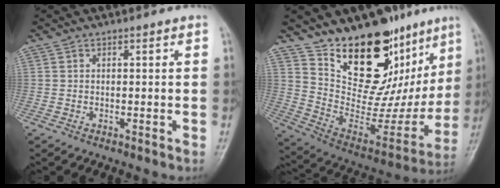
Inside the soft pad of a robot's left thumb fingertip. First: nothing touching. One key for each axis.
{"total": 25.8, "fx": 16.0, "fy": 13.6, "fz": 15.0, "tx": -0.157, "ty": -0.078, "tz": 0.272}